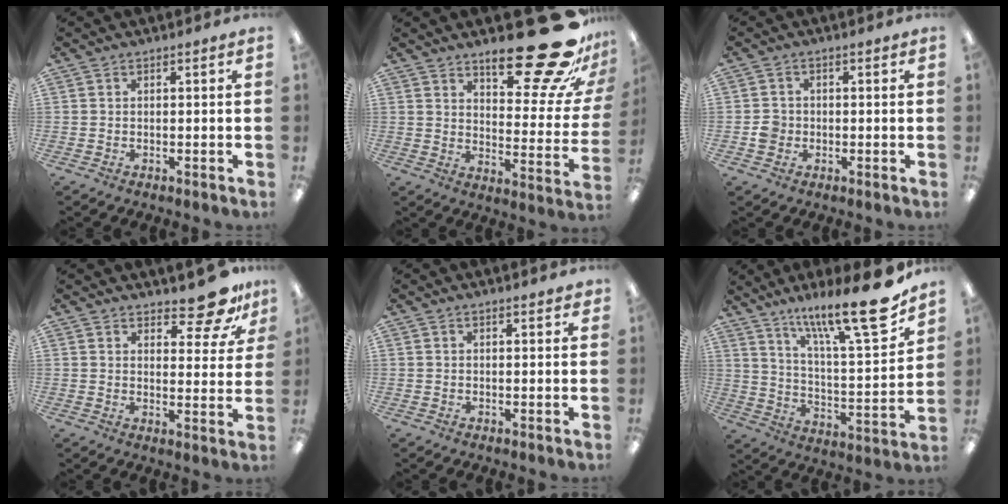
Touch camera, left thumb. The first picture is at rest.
{"total": 24.9, "force": [16.8, 8.6, 16.2], "torque": [-0.200, -0.114, 0.267]}
{"total": 3.4, "force": [-0.7, 3.2, 1.0], "torque": [-0.009, 0.001, -0.015]}
{"total": 10.0, "force": [8.2, 2.9, 4.8], "torque": [-0.053, -0.058, 0.142]}
{"total": 1.1, "force": [1.0, 0.2, 0.6], "torque": [-0.012, 0.001, 0.017]}
{"total": 20.9, "force": [15.8, 3.8, 13.1], "torque": [-0.199, -0.112, 0.252]}